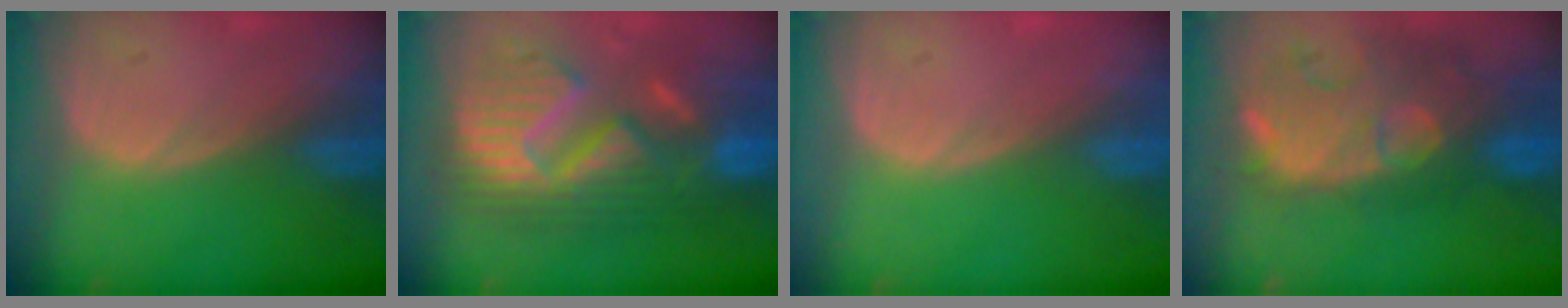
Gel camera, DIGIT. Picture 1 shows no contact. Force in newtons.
{"total": 12.7, "press": 12.7, "slide": 1.3}
{"total": 0.0}
{"total": 12.2, "press": 11.0, "slide": 5.2}